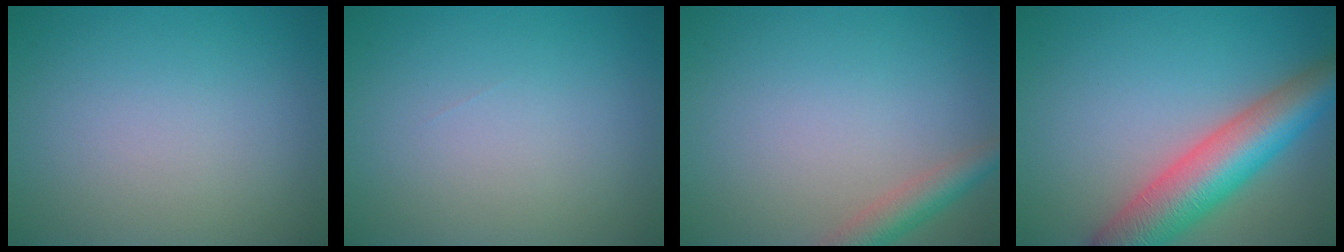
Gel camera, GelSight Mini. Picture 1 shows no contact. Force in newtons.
{"total": 0.0}
{"total": 2.9, "press": 2.9, "slide": 0.1}
{"total": 8.3, "press": 8.3, "slide": 0.3}